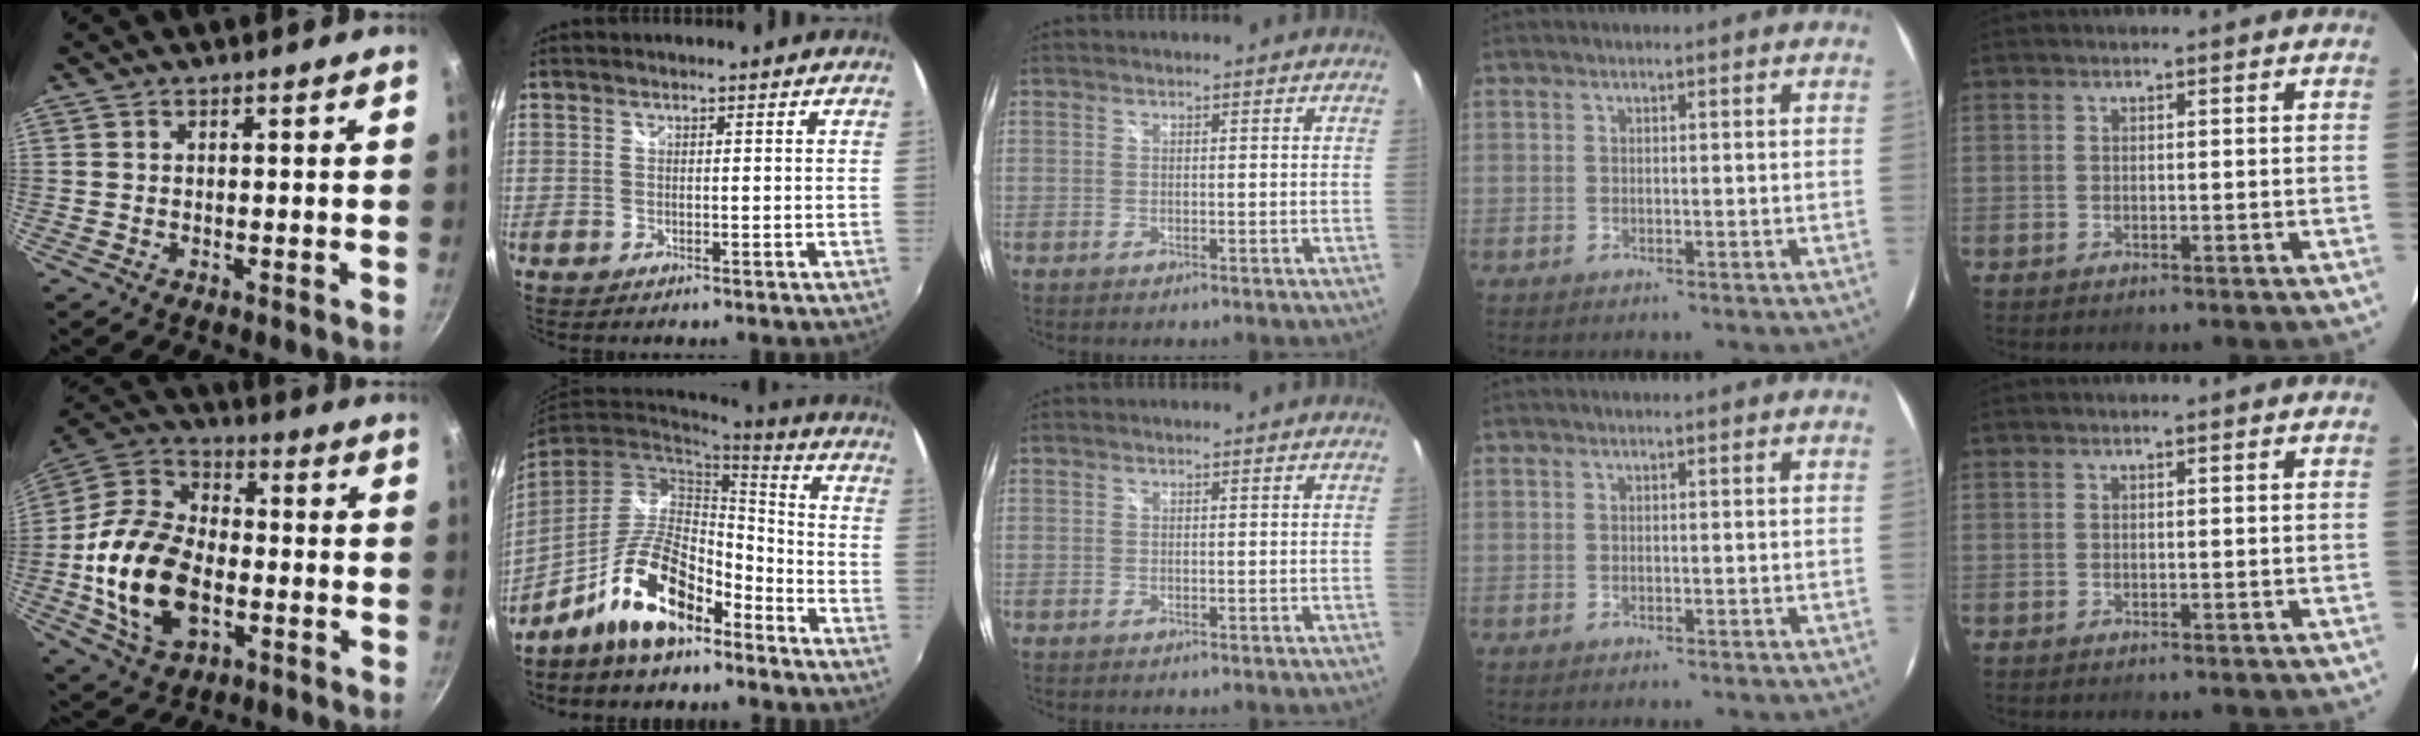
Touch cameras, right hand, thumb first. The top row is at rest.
{"thumb": {"total": 20.0, "force": [-3.7, 12.8, 15.0], "torque": [-0.271, 0.029, -0.073]}, "index": {"total": 15.2, "force": [-9.8, 6.0, 9.9], "torque": [-0.195, 0.007, -0.172]}}